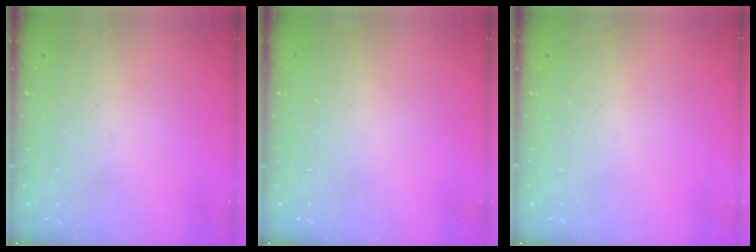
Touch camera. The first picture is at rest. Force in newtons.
{"total": 0.0}
{"total": 0.0}